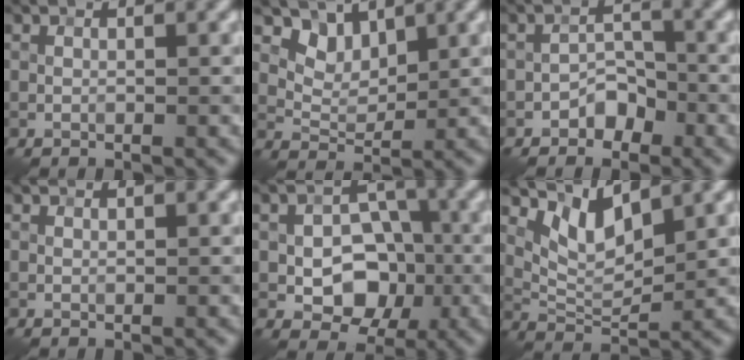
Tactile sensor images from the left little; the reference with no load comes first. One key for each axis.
{"total": 3.7, "fx": 2.6, "fy": 2.2, "fz": 1.4, "tx": -0.035, "ty": -0.018, "tz": 0.057}
{"total": 2.3, "fx": -1.5, "fy": 1.4, "fz": 0.9, "tx": -0.010, "ty": 0.012, "tz": -0.028}
{"total": 0.0}
{"total": 6.5, "fx": -1.4, "fy": 4.6, "fz": 4.3, "tx": -0.063, "ty": -0.001, "tz": -0.024}
{"total": 4.5, "fx": 2.8, "fy": 1.9, "fz": 3.0, "tx": -0.064, "ty": -0.010, "tz": 0.054}